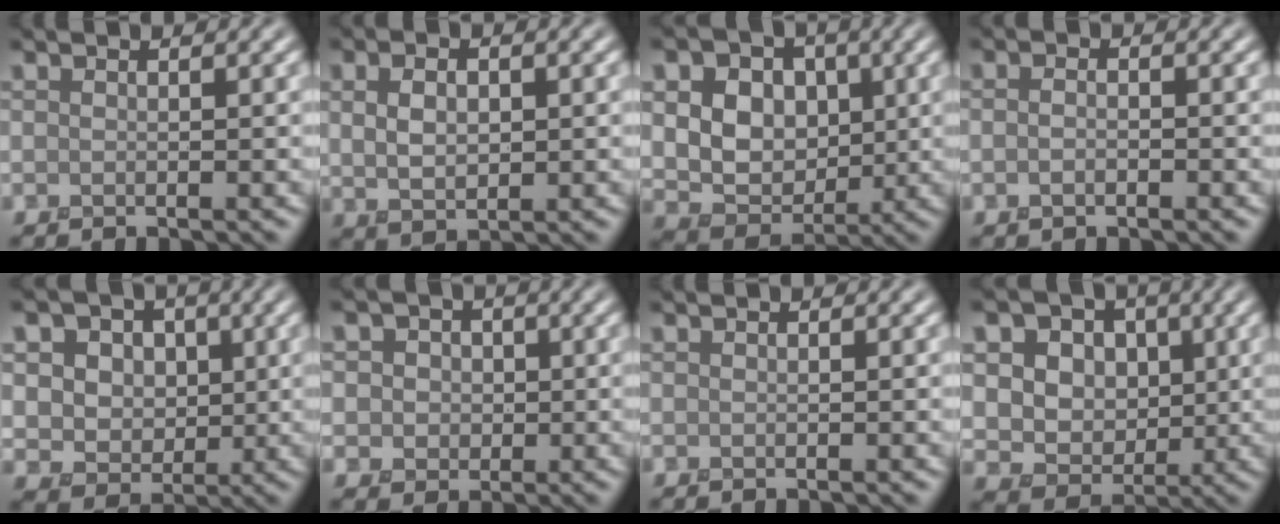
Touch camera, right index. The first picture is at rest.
{"total": 3.1, "force": [0.4, 2.1, 2.3], "torque": [-0.050, -0.002, 0.011]}
{"total": 10.9, "force": [2.5, 8.9, 5.9], "torque": [-0.122, 0.032, 0.034]}
{"total": 1.3, "force": [-0.7, 0.7, 0.8], "torque": [-0.017, -0.001, -0.016]}
{"total": 7.0, "force": [1.8, 5.8, 3.5], "torque": [-0.058, 0.014, 0.012]}
{"total": 3.9, "force": [0.8, 3.6, 1.3], "torque": [-0.019, 0.012, 0.003]}
{"total": 0.0}
{"total": 11.2, "force": [2.6, 9.6, 5.3], "torque": [-0.097, 0.028, 0.026]}